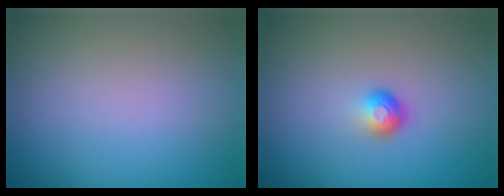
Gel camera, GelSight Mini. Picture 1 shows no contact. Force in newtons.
{"total": 1.7, "press": 1.1, "slide": 1.3}